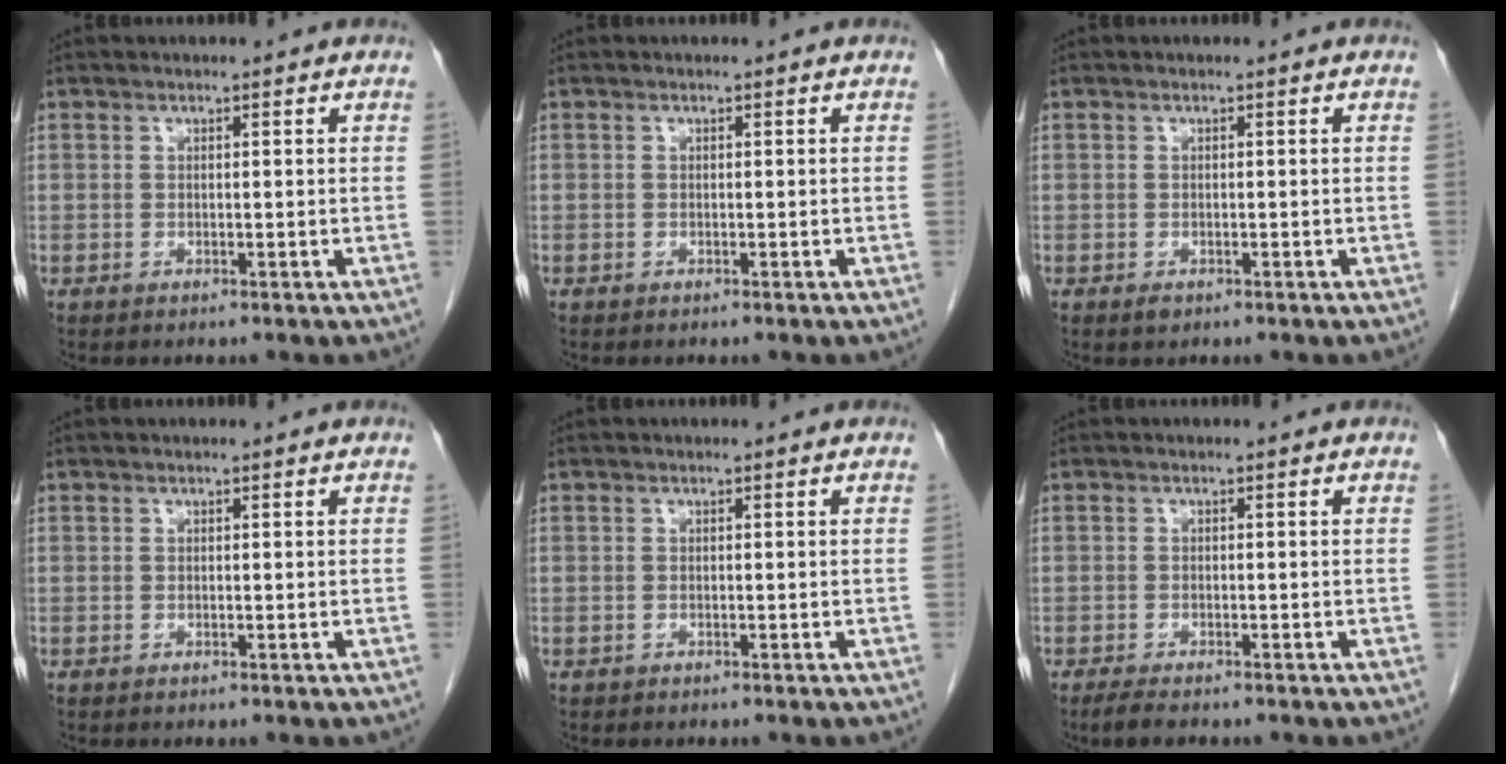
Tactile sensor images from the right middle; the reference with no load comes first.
{"total": 0.0}
{"total": 0.7, "force": [-0.4, 0.4, 0.3], "torque": [-0.006, 0.000, -0.002]}
{"total": 0.0}
{"total": 0.0}
{"total": 2.9, "force": [-2.3, 0.7, 1.7], "torque": [-0.034, -0.008, -0.034]}